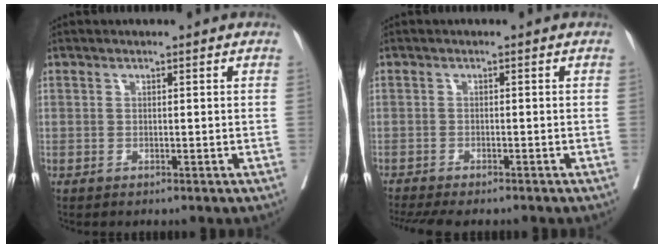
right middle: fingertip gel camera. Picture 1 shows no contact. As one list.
[{"total": 8.9, "force": [-7.6, 2.2, 4.0], "torque": [-0.053, -0.008, -0.106]}]